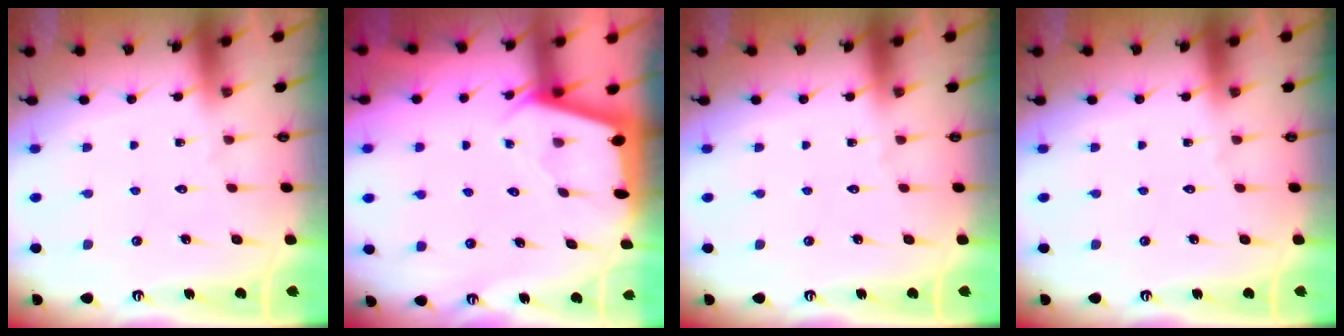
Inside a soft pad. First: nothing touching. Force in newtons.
{"total": 2.2, "press": 2.2, "slide": 0.1}
{"total": 0.0}
{"total": 0.0}